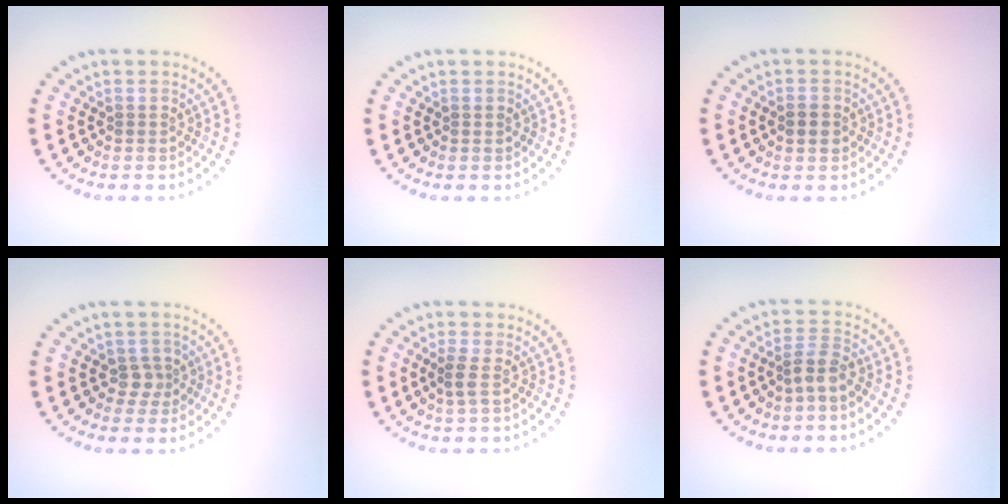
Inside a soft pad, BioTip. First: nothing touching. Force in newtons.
{"total": 0.0}
{"total": 1.9, "press": 1.9, "slide": 0.1}
{"total": 1.6, "press": 1.2, "slide": 1.0}
{"total": 1.3, "press": 1.0, "slide": 0.8}
{"total": 2.2, "press": 1.6, "slide": 1.4}